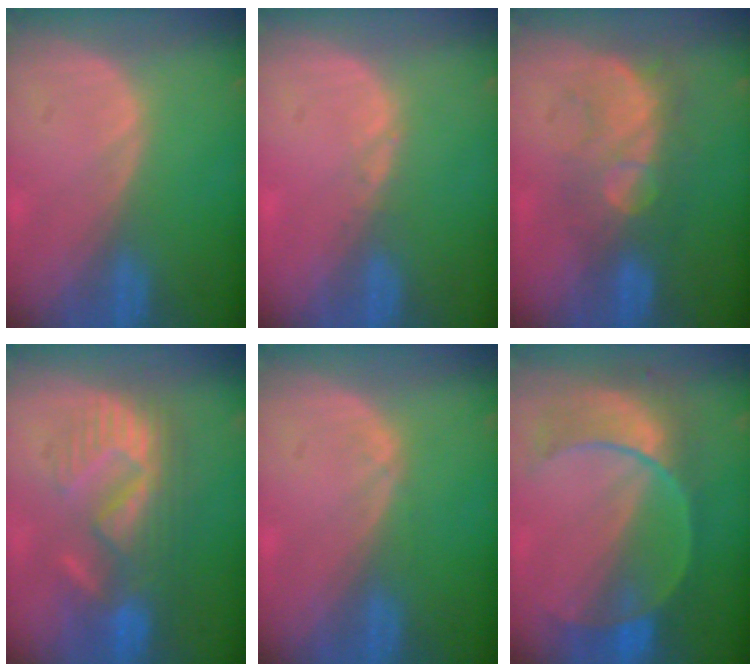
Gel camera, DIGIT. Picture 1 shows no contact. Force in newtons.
{"total": 0.6, "press": 0.5, "slide": 0.3}
{"total": 8.3, "press": 7.6, "slide": 3.6}
{"total": 8.9, "press": 8.8, "slide": 1.5}
{"total": 0.7, "press": 0.6, "slide": 0.2}
{"total": 8.9, "press": 8.2, "slide": 3.5}